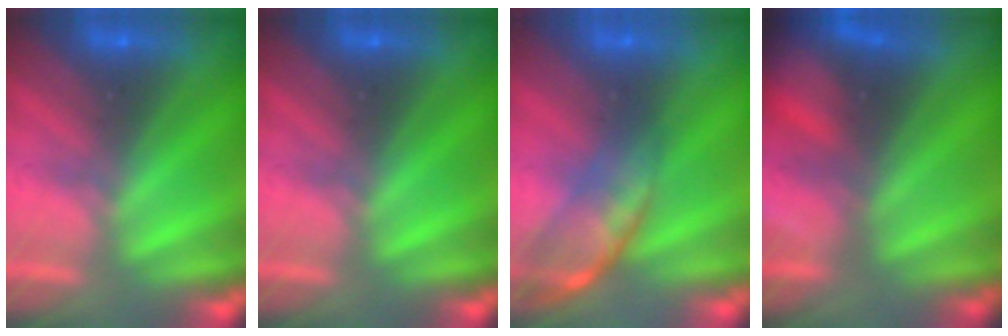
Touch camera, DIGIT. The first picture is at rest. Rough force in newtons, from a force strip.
{"total": 0.0}
{"total": 2.6}
{"total": 6.0}